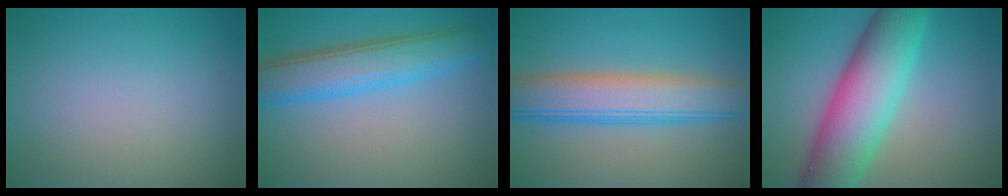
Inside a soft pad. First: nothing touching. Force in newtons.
{"total": 5.7, "press": 5.7, "slide": 0.1}
{"total": 7.0, "press": 7.0, "slide": 0.3}
{"total": 10.7, "press": 10.7, "slide": 0.4}